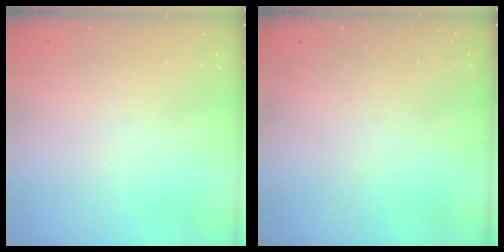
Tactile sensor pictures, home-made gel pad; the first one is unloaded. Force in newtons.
{"total": 0.0}